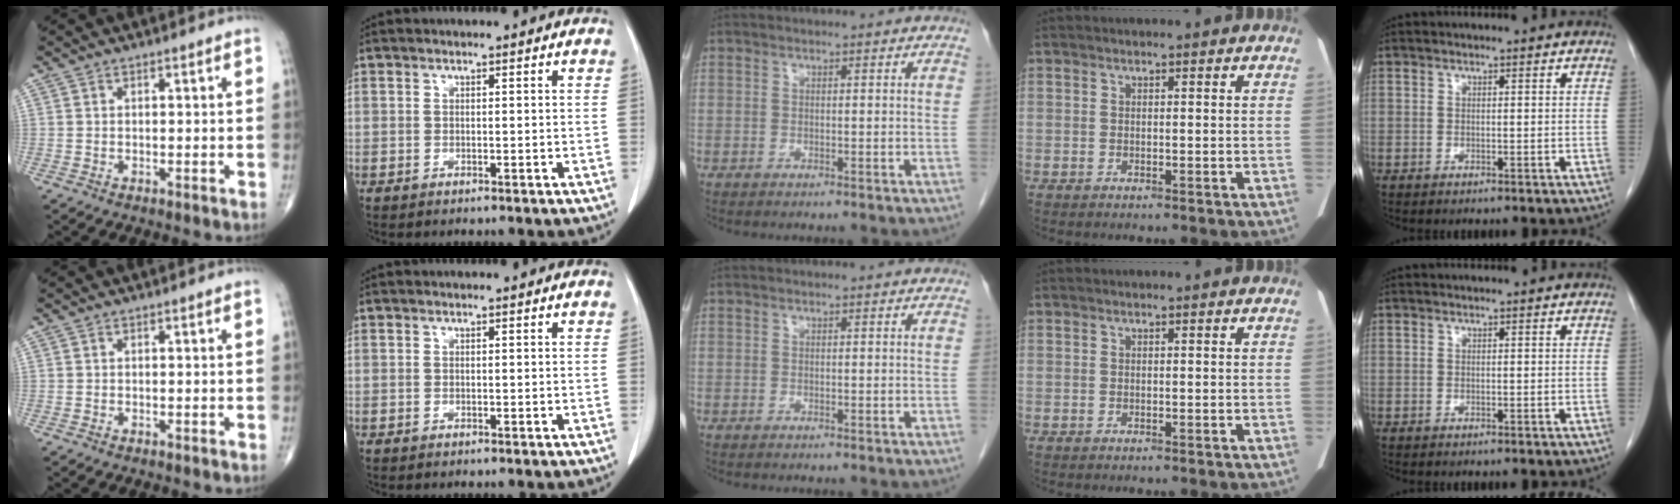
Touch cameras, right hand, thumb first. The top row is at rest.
{}